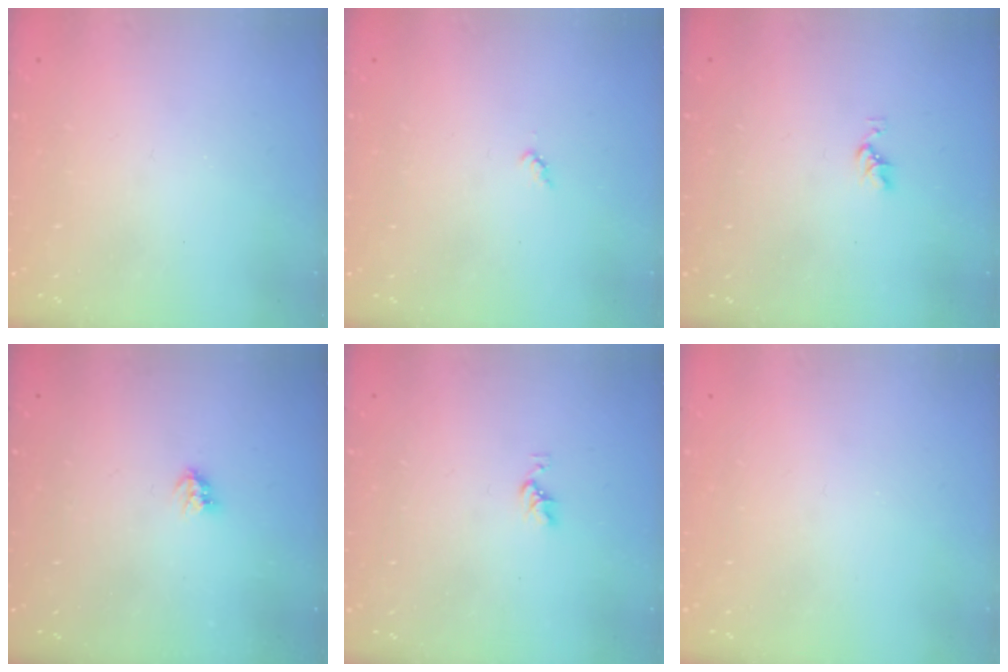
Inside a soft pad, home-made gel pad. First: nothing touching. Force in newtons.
{"total": 3.8, "press": 3.8, "slide": 0.5}
{"total": 2.4, "press": 2.4, "slide": 0.4}
{"total": 3.9, "press": 3.8, "slide": 0.4}
{"total": 2.4, "press": 2.4, "slide": 0.4}
{"total": 0.0}